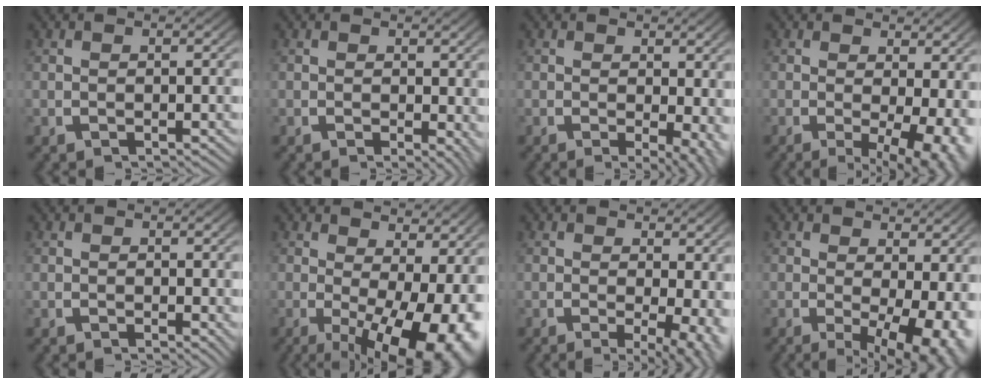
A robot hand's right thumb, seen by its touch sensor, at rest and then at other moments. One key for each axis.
{"total": 1.7, "fx": 0.1, "fy": 0.9, "fz": 1.5, "tx": -0.007, "ty": -0.008, "tz": 0.004}
{"total": 3.4, "fx": -0.2, "fy": 1.6, "fz": 3.0, "tx": -0.033, "ty": -0.019, "tz": 0.001}
{"total": 7.2, "fx": -1.6, "fy": 3.9, "fz": 5.9, "tx": -0.077, "ty": -0.035, "tz": -0.014}
{"total": 0.6, "fx": 0.1, "fy": 0.4, "fz": 0.5, "tx": -0.002, "ty": -0.004, "tz": 0.004}
{"total": 11.9, "fx": -2.4, "fy": 6.4, "fz": 9.7, "tx": -0.137, "ty": -0.055, "tz": -0.010}
{"total": 5.2, "fx": -1.0, "fy": 2.6, "fz": 4.4, "tx": -0.057, "ty": -0.026, "tz": -0.009}
{"total": 8.2, "fx": -1.6, "fy": 4.4, "fz": 6.7, "tx": -0.091, "ty": -0.039, "tz": -0.011}